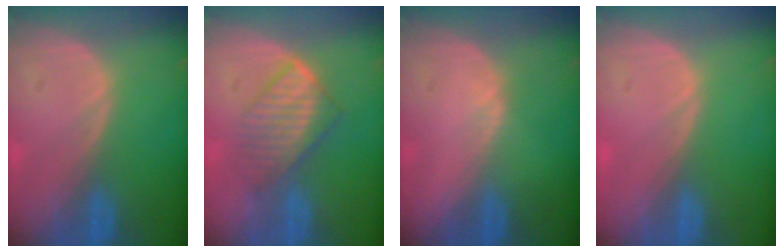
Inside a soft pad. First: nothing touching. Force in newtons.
{"total": 6.2, "press": 6.1, "slide": 1.2}
{"total": 0.7, "press": 0.4, "slide": 0.5}
{"total": 0.5, "press": 0.1, "slide": 0.5}